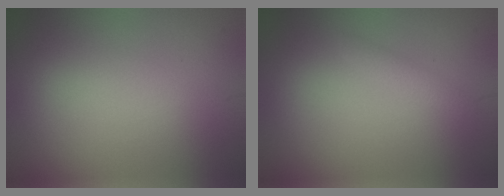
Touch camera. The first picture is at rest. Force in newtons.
{"total": 1.0, "press": 1.0, "slide": 0.0}